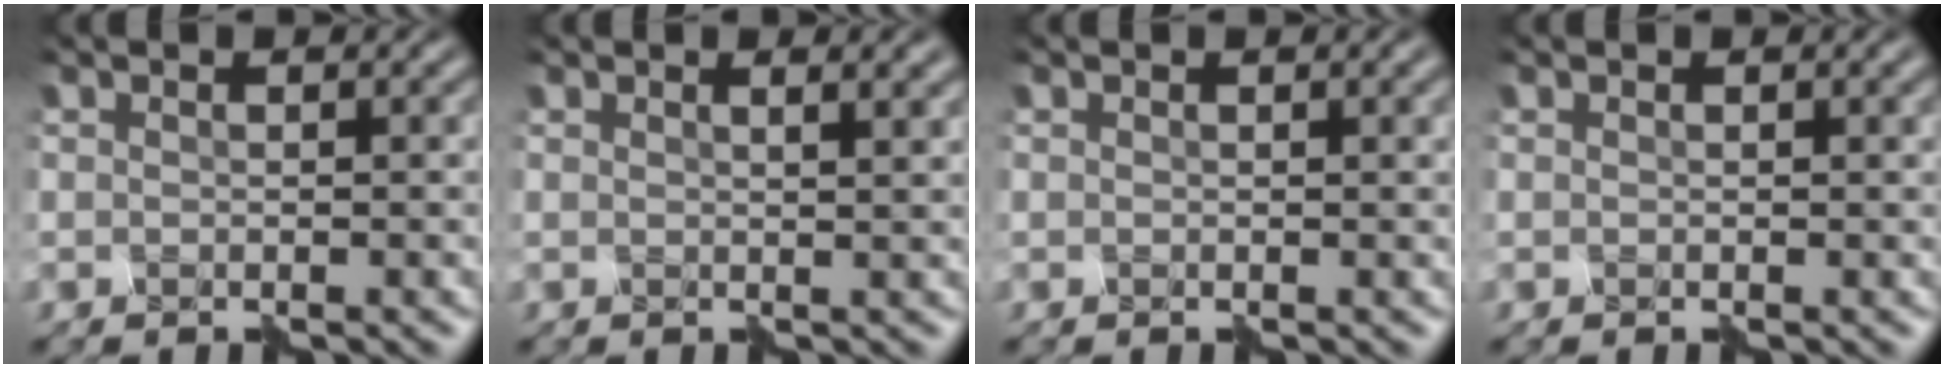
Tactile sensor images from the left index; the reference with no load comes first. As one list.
[{"total": 2.3, "force": [1.3, 1.0, 1.5], "torque": [0.000, 0.015, -0.004]}, {"total": 1.1, "force": [0.4, 0.4, 0.9], "torque": [-0.005, 0.005, 0.000]}, {"total": 0.6, "force": [0.3, 0.2, 0.5], "torque": [-0.002, 0.003, 0.001]}]